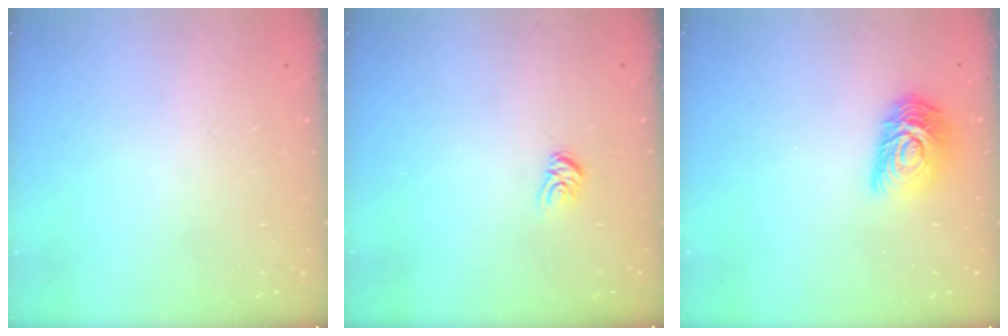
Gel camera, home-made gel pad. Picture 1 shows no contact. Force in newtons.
{"total": 4.8, "press": 4.8, "slide": 0.3}
{"total": 11.9, "press": 11.9, "slide": 0.9}